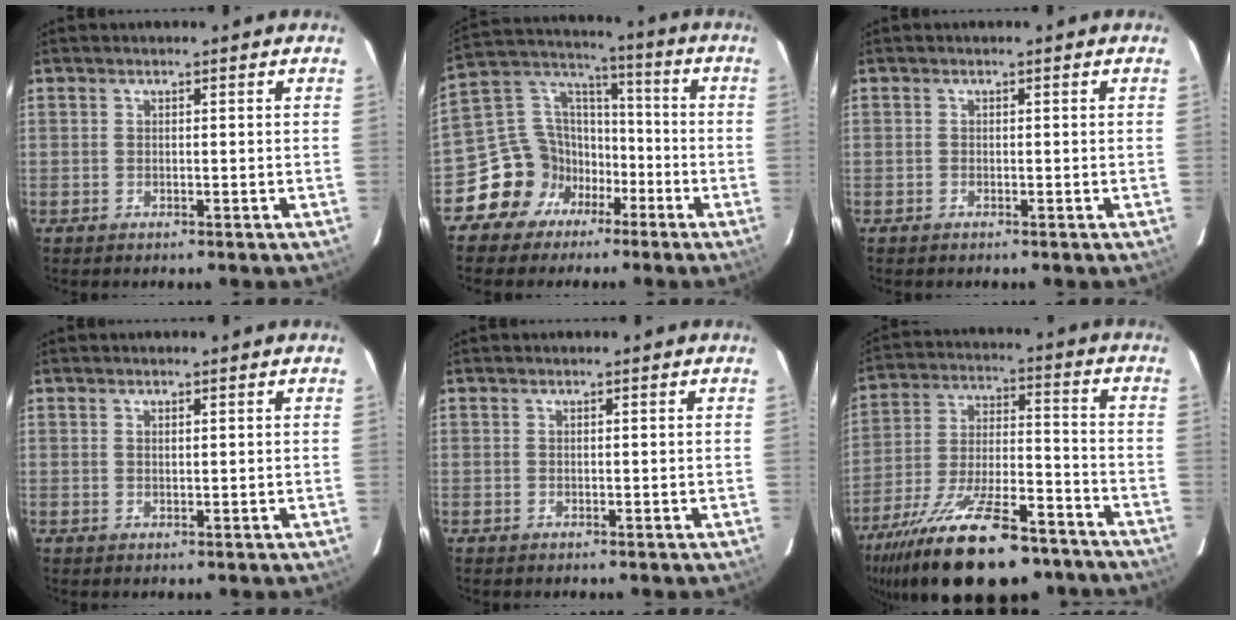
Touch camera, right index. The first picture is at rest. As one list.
[{"total": 12.7, "force": [-6.6, 10.5, 3.1], "torque": [-0.070, 0.054, -0.102]}, {"total": 0.0}, {"total": 0.8, "force": [0.5, 0.2, 0.5], "torque": [-0.010, 0.002, 0.009]}, {"total": 0.0}, {"total": 27.0, "force": [-19.9, 9.1, 15.7], "torque": [-0.293, -0.041, -0.300]}]